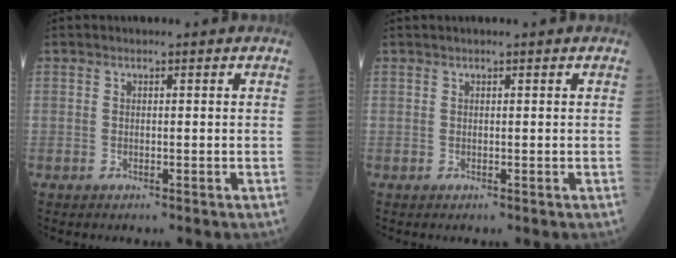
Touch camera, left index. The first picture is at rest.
{"total": 0.7, "force": [0.6, -0.1, 0.4], "torque": [-0.008, 0.013, 0.014]}